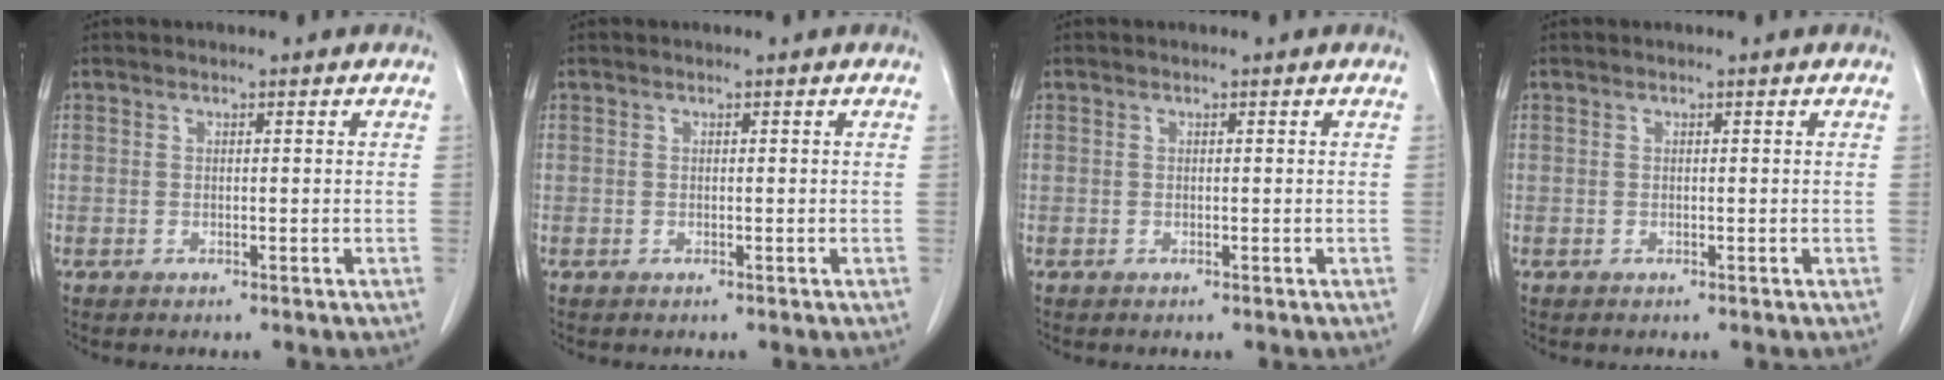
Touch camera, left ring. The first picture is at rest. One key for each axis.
{"total": 0.0}
{"total": 0.0}
{"total": 0.0}